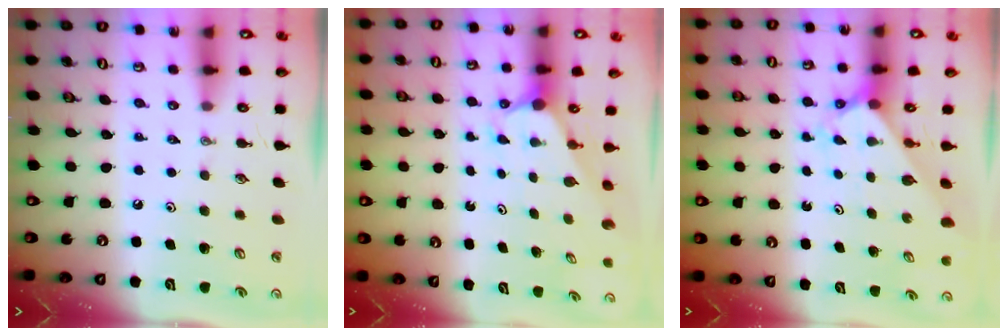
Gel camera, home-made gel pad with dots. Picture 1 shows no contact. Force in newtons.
{"total": 2.6, "press": 2.6, "slide": 0.1}
{"total": 2.1, "press": 2.1, "slide": 0.2}